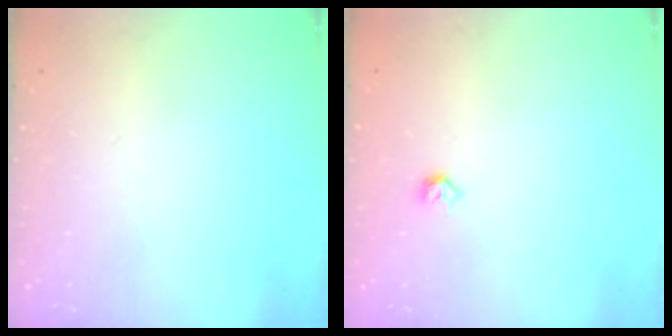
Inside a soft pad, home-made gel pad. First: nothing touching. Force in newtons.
{"total": 4.0, "press": 4.0, "slide": 0.8}